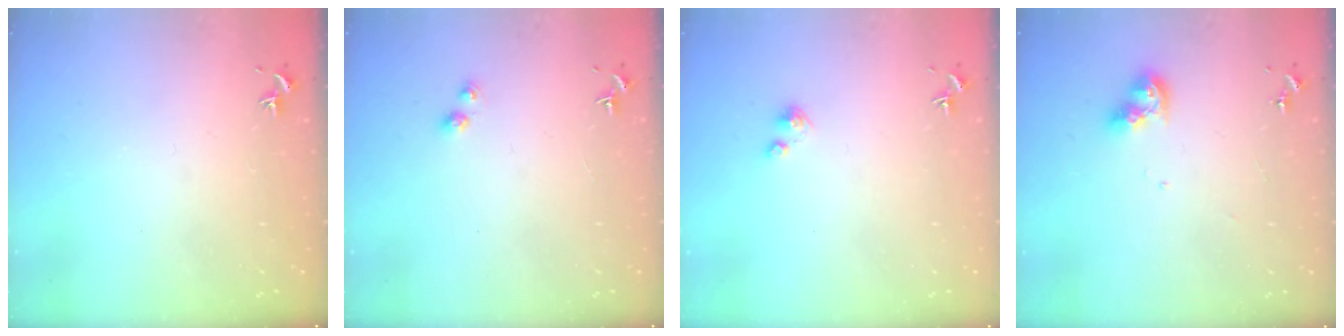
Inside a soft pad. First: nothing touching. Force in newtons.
{"total": 2.7, "press": 2.7, "slide": 0.3}
{"total": 3.0, "press": 3.0, "slide": 0.3}
{"total": 9.4, "press": 9.4, "slide": 1.1}